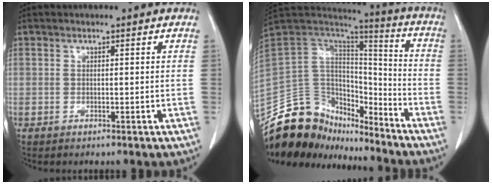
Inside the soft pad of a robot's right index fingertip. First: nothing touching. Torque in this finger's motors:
{"motor_torque": [-0.16, -0.31, -0.56, -0.21]}